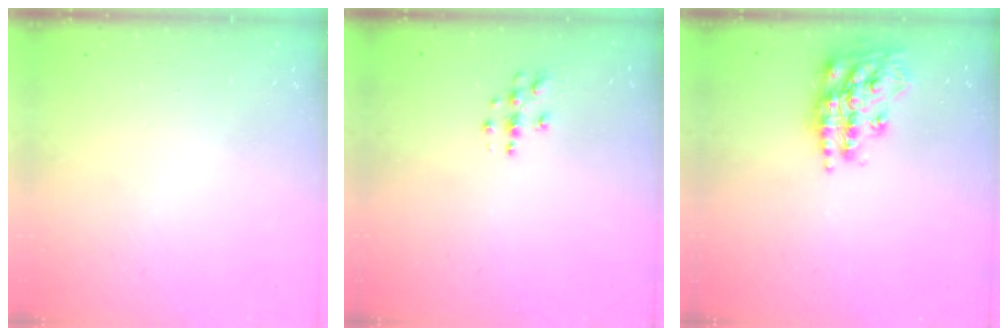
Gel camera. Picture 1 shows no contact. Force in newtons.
{"total": 3.7, "press": 3.7, "slide": 0.2}
{"total": 16.5, "press": 16.5, "slide": 1.1}